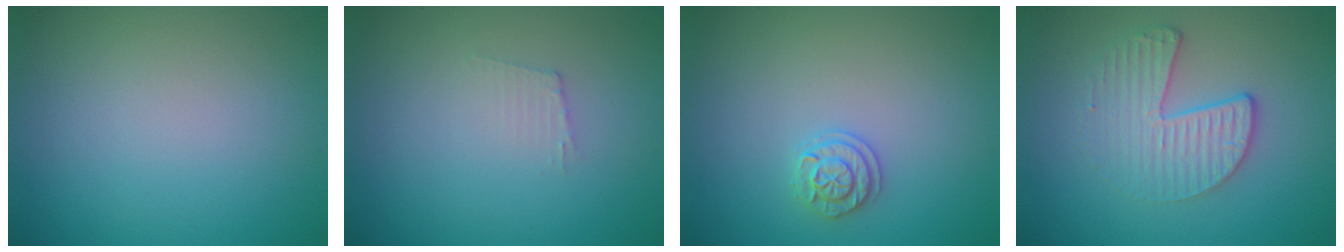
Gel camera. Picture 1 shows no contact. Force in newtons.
{"total": 1.1, "press": 1.0, "slide": 0.2}
{"total": 1.8, "press": 1.8, "slide": 0.5}
{"total": 3.5, "press": 2.8, "slide": 2.0}